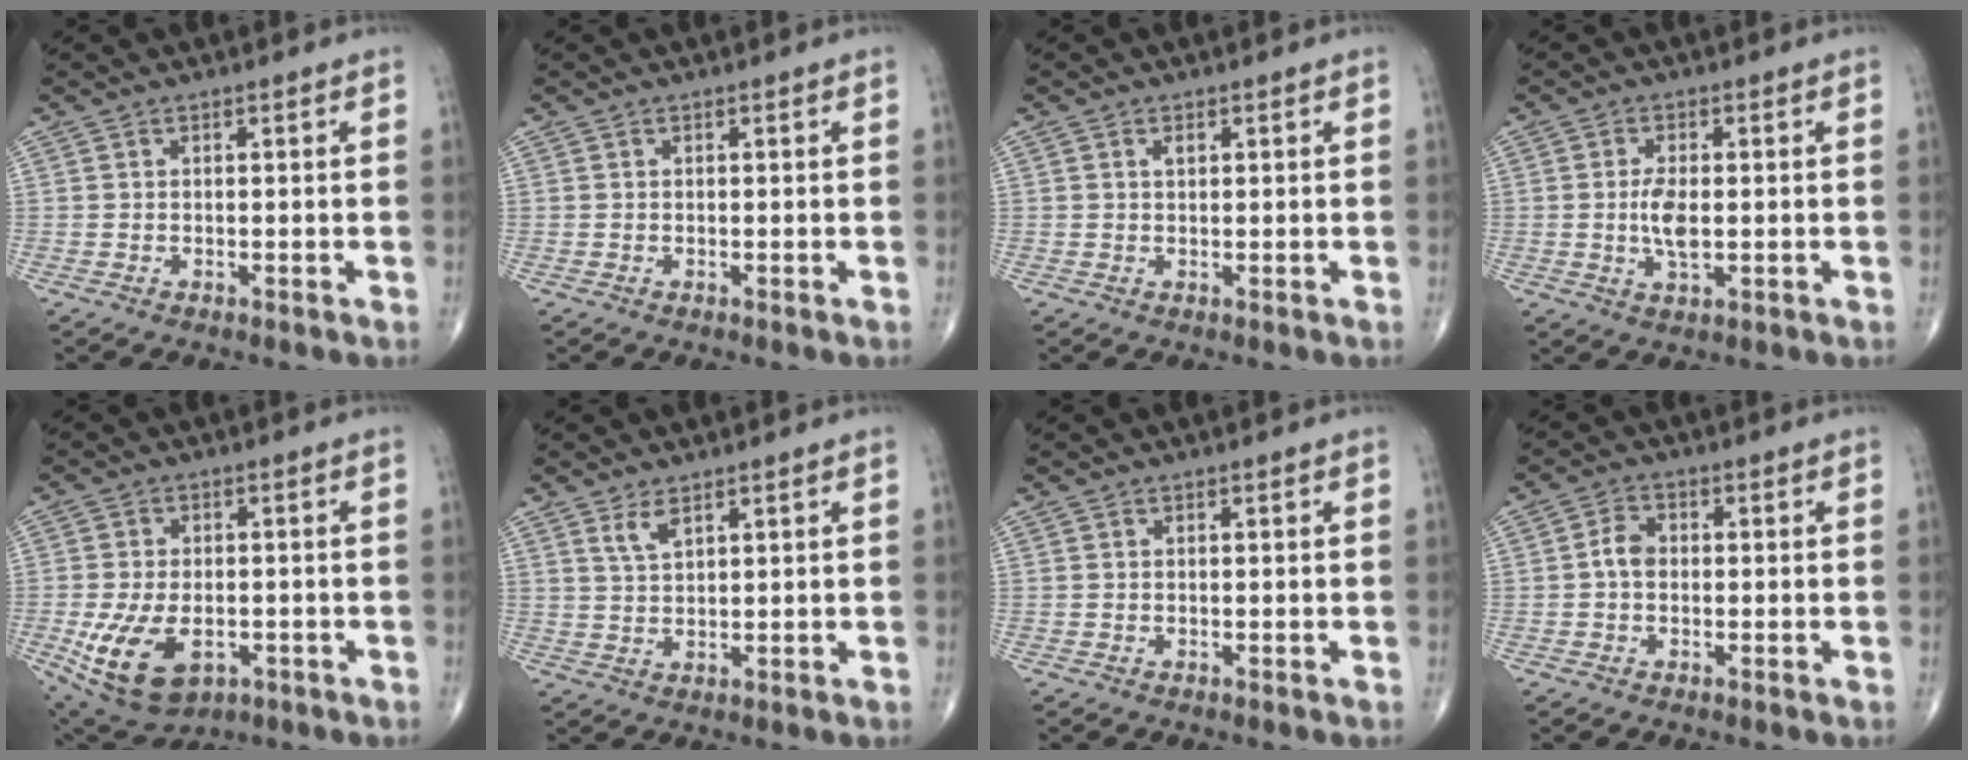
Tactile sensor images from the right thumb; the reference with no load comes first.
{"total": 0.0}
{"total": 1.2, "force": [0.5, 0.7, 0.8], "torque": [-0.013, 0.001, 0.008]}
{"total": 5.1, "force": [-0.2, 2.3, 4.6], "torque": [-0.091, -0.006, -0.005]}
{"total": 13.1, "force": [-3.9, 7.9, 9.7], "torque": [-0.183, 0.002, -0.048]}
{"total": 3.2, "force": [2.1, 1.2, 2.1], "torque": [-0.039, -0.011, 0.046]}
{"total": 0.0}
{"total": 3.3, "force": [-0.2, 2.4, 2.3], "torque": [-0.036, 0.012, -0.011]}